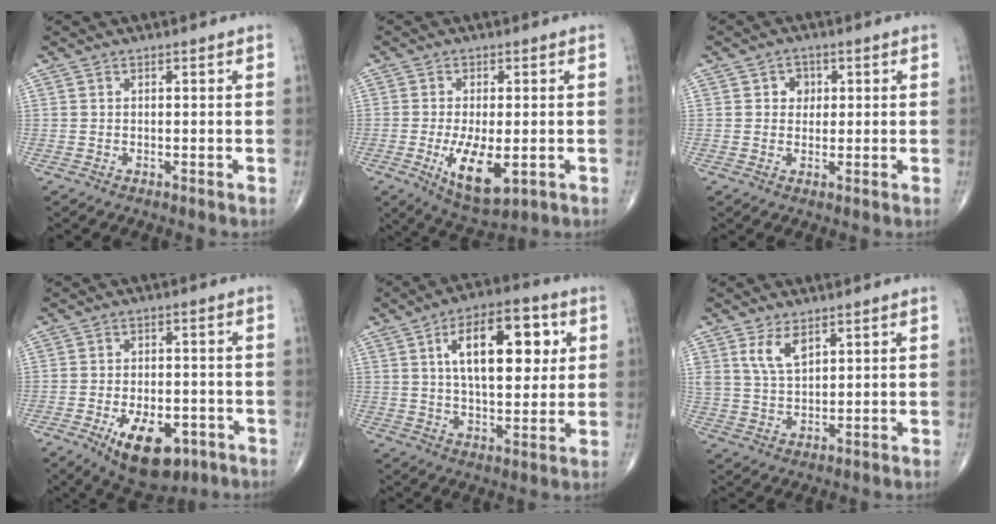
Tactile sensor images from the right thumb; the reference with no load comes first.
{"total": 9.7, "force": [-2.4, 4.0, 8.4], "torque": [-0.142, -0.018, -0.031]}
{"total": 3.0, "force": [0.8, 2.7, 1.3], "torque": [0.002, 0.001, 0.009]}
{"total": 12.7, "force": [-5.9, 6.7, 9.0], "torque": [-0.123, 0.014, -0.080]}
{"total": 17.3, "force": [4.8, 8.2, 14.4], "torque": [-0.196, 0.000, 0.073]}
{"total": 5.7, "force": [3.1, 2.9, 3.9], "torque": [-0.067, -0.016, 0.067]}